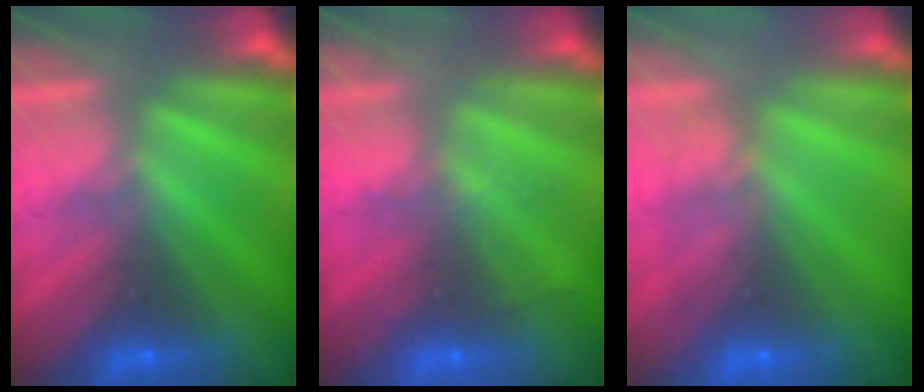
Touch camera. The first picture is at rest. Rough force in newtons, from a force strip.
{"total": 2.0}
{"total": 4.7}